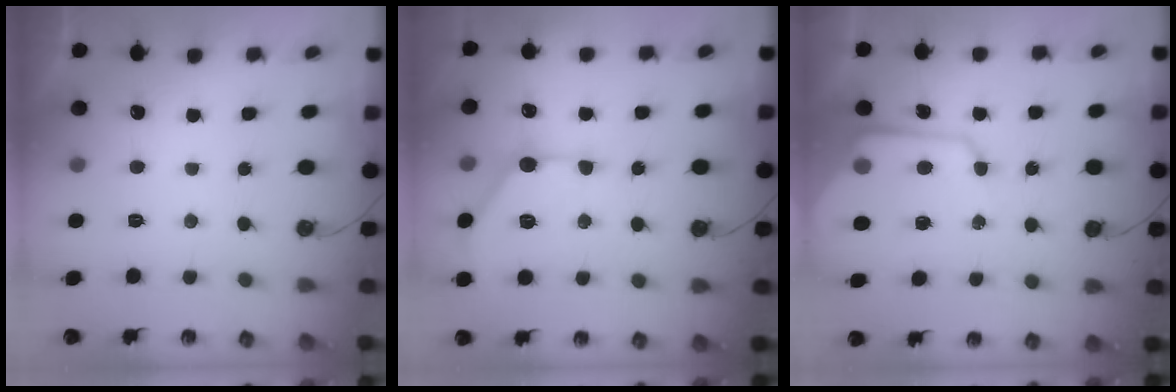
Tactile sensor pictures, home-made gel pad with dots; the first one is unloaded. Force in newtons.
{"total": 13.0, "press": 13.0, "slide": 0.5}
{"total": 12.0, "press": 11.9, "slide": 1.1}